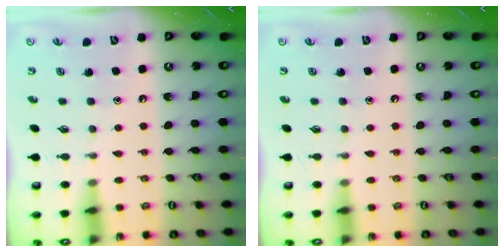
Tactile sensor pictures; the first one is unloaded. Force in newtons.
{"total": 0.0}